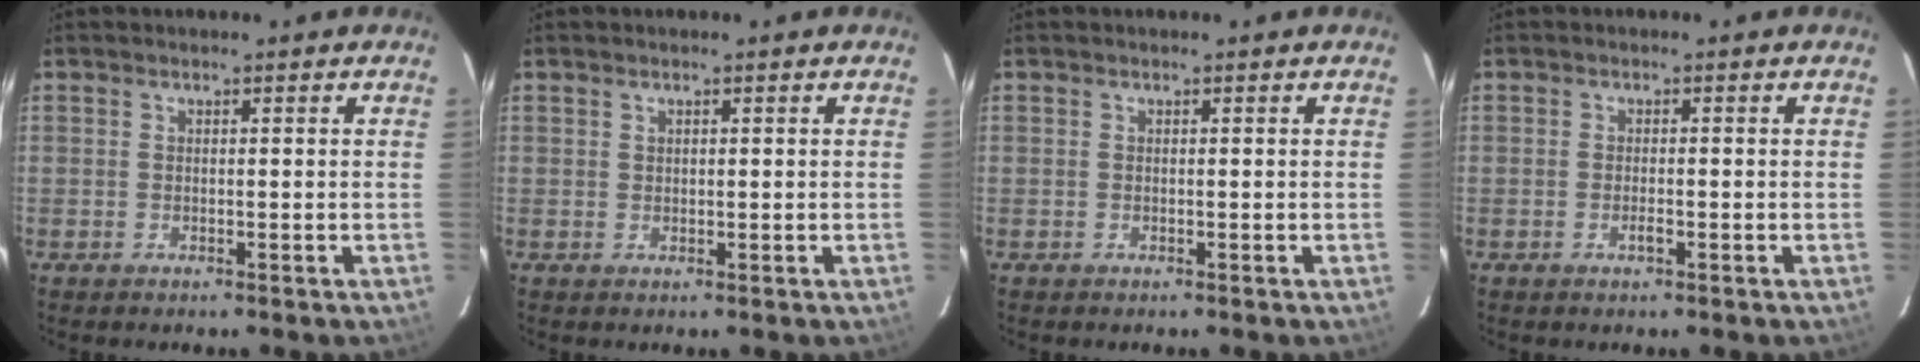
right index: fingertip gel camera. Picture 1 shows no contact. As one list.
[{"total": 0.6, "force": [0.3, 0.5, 0.1], "torque": [-0.002, 0.003, 0.007]}, {"total": 0.0}, {"total": 1.5, "force": [-0.8, 0.5, 1.2], "torque": [-0.023, -0.002, -0.013]}]